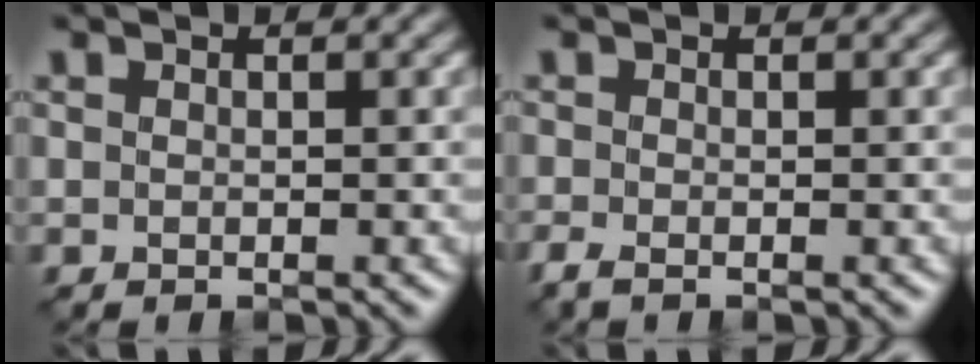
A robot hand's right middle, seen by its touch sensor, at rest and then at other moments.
{"total": 1.4, "force": [-1.1, 0.4, 0.8], "torque": [-0.025, -0.007, -0.028]}